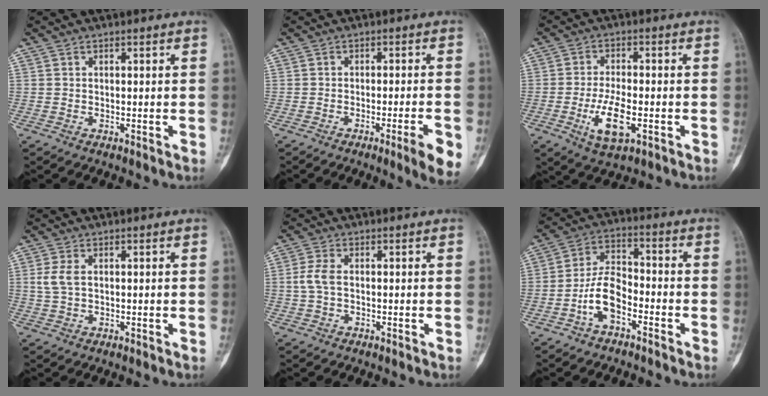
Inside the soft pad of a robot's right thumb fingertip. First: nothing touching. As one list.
[{"total": 6.3, "force": [-2.7, 0.3, 5.7], "torque": [-0.081, -0.001, -0.035]}, {"total": 8.3, "force": [-2.5, 3.4, 7.1], "torque": [-0.131, 0.004, -0.040]}, {"total": 3.2, "force": [0.6, 1.7, 2.6], "torque": [-0.070, 0.003, 0.014]}, {"total": 3.3, "force": [0.0, 1.6, 2.8], "torque": [-0.077, 0.005, -0.002]}, {"total": 8.2, "force": [-3.7, 4.3, 6.0], "torque": [-0.109, 0.039, -0.076]}]